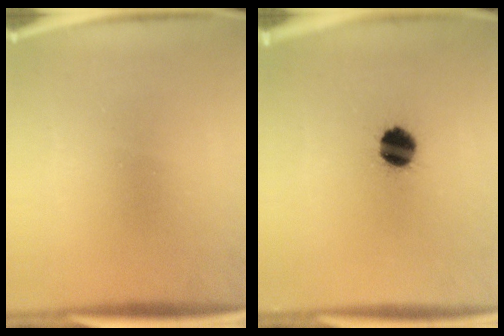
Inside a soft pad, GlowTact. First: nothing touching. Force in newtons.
{"total": 8.2}